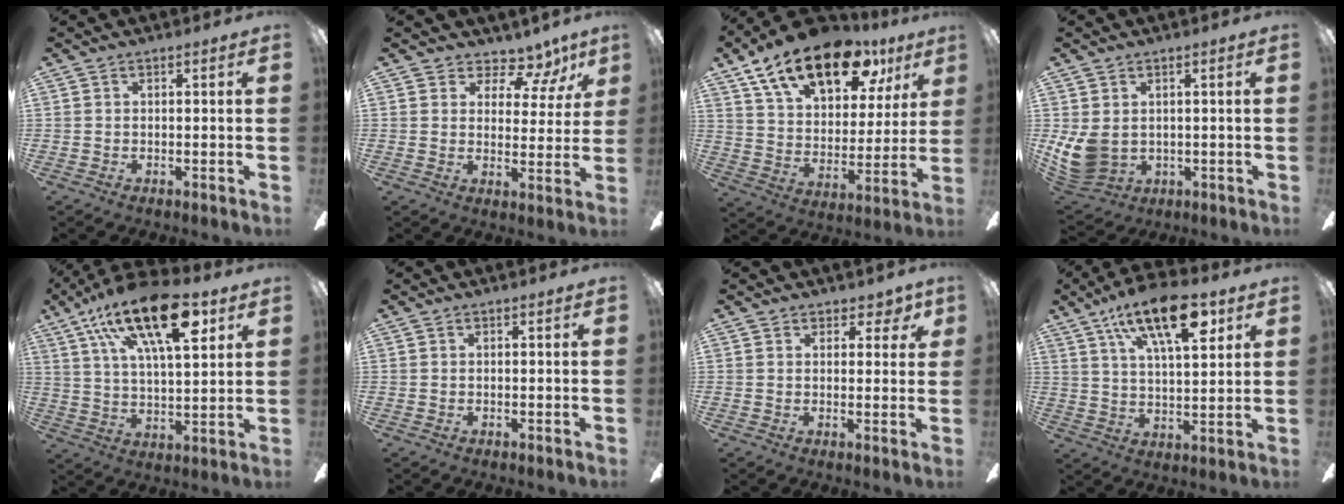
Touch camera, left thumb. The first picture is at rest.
{"total": 7.7, "force": [5.7, 4.1, 3.2], "torque": [-0.037, -0.043, 0.101]}
{"total": 20.6, "force": [13.2, 10.1, 12.1], "torque": [-0.197, -0.070, 0.227]}
{"total": 8.3, "force": [-1.0, 6.3, 5.2], "torque": [-0.128, -0.002, -0.015]}
{"total": 21.9, "force": [11.2, 8.3, 16.9], "torque": [-0.284, -0.039, 0.181]}
{"total": 0.0}
{"total": 3.4, "force": [1.9, 2.4, 1.6], "torque": [-0.002, -0.003, 0.029]}
{"total": 17.9, "force": [9.1, 7.0, 13.7], "torque": [-0.217, -0.028, 0.148]}